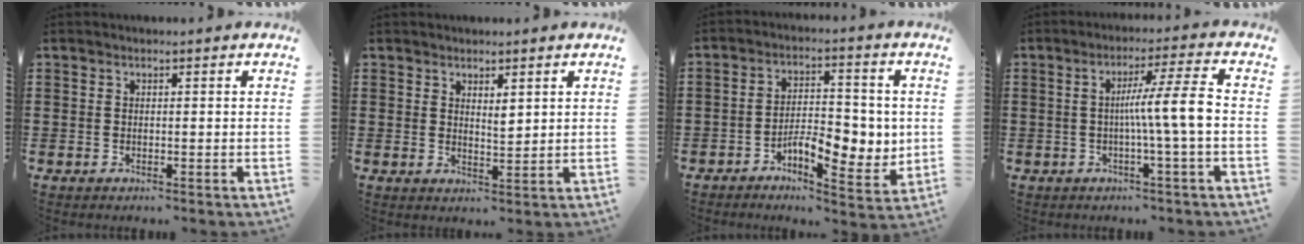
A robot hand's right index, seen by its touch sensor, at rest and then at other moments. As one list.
[{"total": 2.2, "force": [1.7, 0.8, 1.2], "torque": [-0.018, 0.000, 0.028]}, {"total": 7.4, "force": [-1.9, 3.9, 5.9], "torque": [-0.079, 0.002, -0.038]}, {"total": 7.5, "force": [-0.7, -0.5, 7.5], "torque": [-0.135, -0.001, -0.022]}]